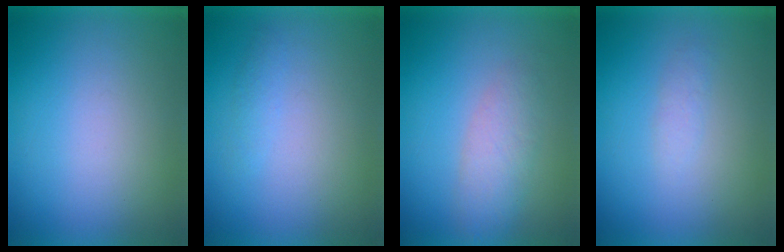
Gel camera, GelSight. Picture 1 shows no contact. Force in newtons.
{"total": 1.4}
{"total": 2.9}
{"total": 1.5}